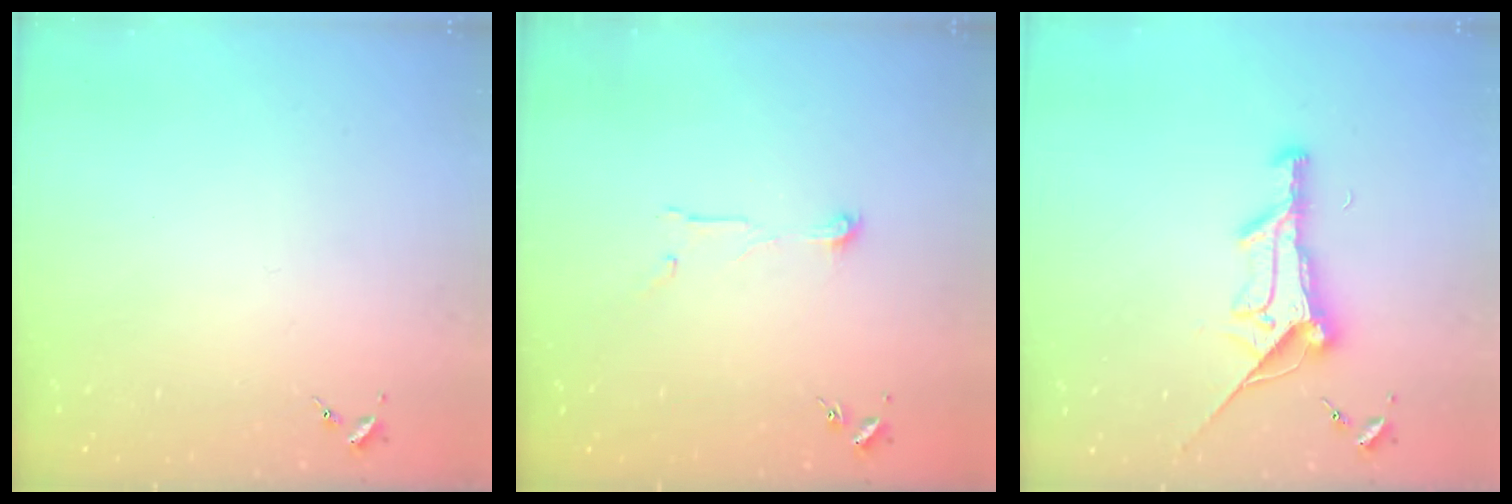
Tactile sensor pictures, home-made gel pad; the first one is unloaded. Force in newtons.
{"total": 5.4, "press": 5.4, "slide": 0.4}
{"total": 17.3, "press": 17.3, "slide": 0.7}